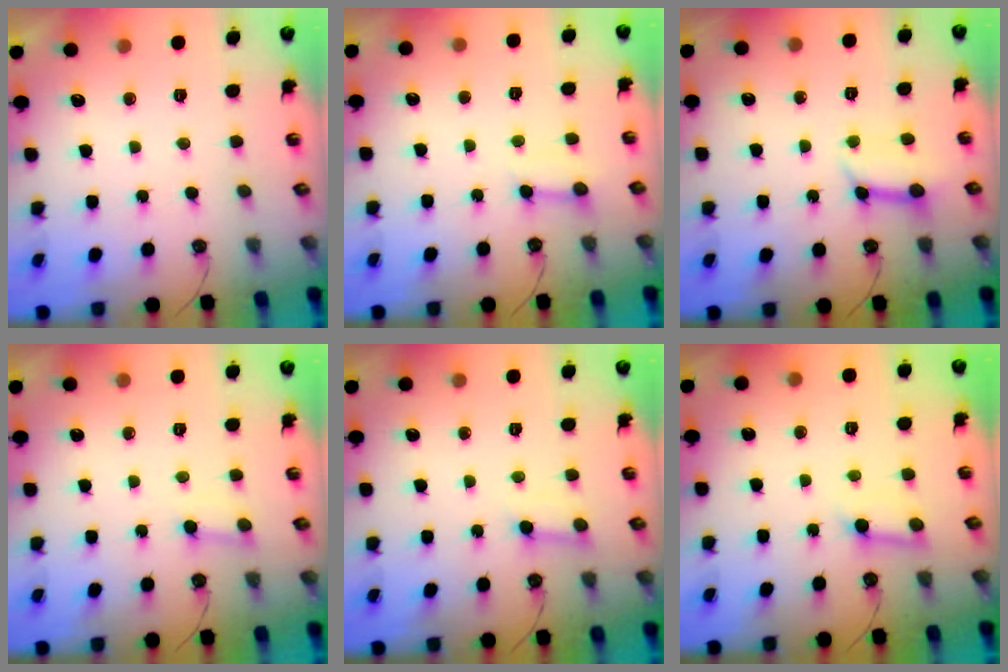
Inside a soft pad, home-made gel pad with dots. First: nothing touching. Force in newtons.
{"total": 4.2, "press": 4.2, "slide": 0.6}
{"total": 7.9, "press": 7.8, "slide": 1.1}
{"total": 2.2, "press": 2.2, "slide": 0.2}
{"total": 4.2, "press": 4.2, "slide": 0.3}
{"total": 3.9, "press": 3.9, "slide": 0.2}